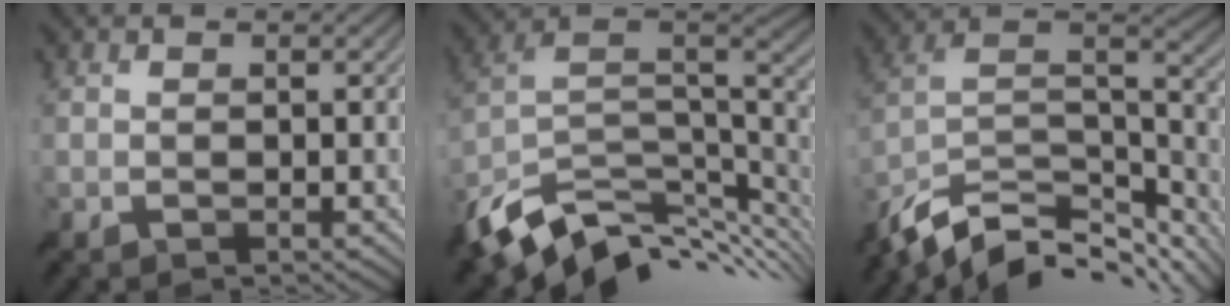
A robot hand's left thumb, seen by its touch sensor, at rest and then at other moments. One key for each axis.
{"total": 13.2, "fx": -6.7, "fy": 6.5, "fz": 9.3, "tx": -0.215, "ty": -0.019, "tz": -0.115}
{"total": 14.7, "fx": -10.6, "fy": 6.3, "fz": 8.1, "tx": -0.207, "ty": -0.011, "tz": -0.170}